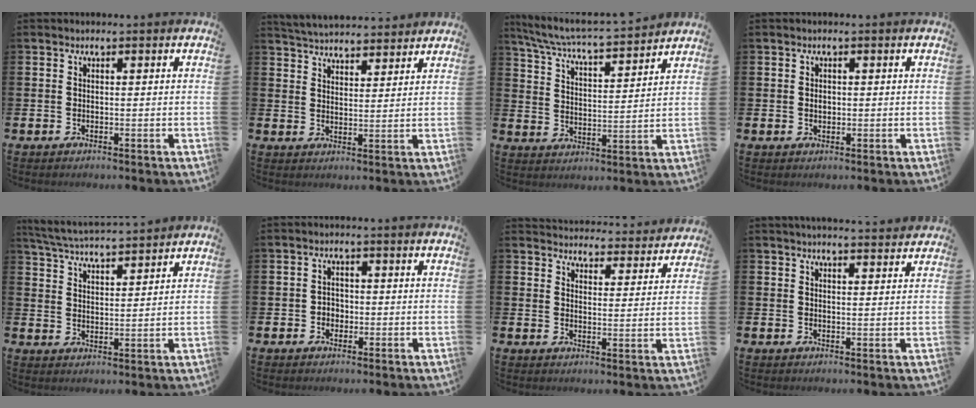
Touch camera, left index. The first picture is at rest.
{"total": 4.7, "force": [4.6, 0.7, -0.1], "torque": [-0.010, -0.030, 0.082]}
{"total": 5.9, "force": [5.7, 0.2, 1.6], "torque": [-0.064, -0.046, 0.096]}
{"total": 1.1, "force": [0.1, 0.8, 0.7], "torque": [0.002, 0.000, -0.003]}
{"total": 4.9, "force": [4.8, 0.2, 0.8], "torque": [-0.041, -0.029, 0.086]}
{"total": 1.9, "force": [-0.4, 1.7, 0.6], "torque": [0.001, -0.001, -0.015]}
{"total": 4.3, "force": [4.2, 0.6, 0.0], "torque": [-0.010, -0.038, 0.071]}
{"total": 2.8, "force": [2.7, 0.0, 0.2], "torque": [0.002, -0.018, 0.047]}